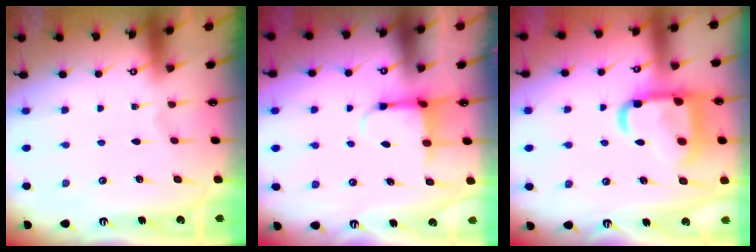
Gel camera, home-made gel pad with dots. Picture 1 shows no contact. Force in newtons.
{"total": 3.7, "press": 3.5, "slide": 1.4}
{"total": 17.6, "press": 17.5, "slide": 1.6}